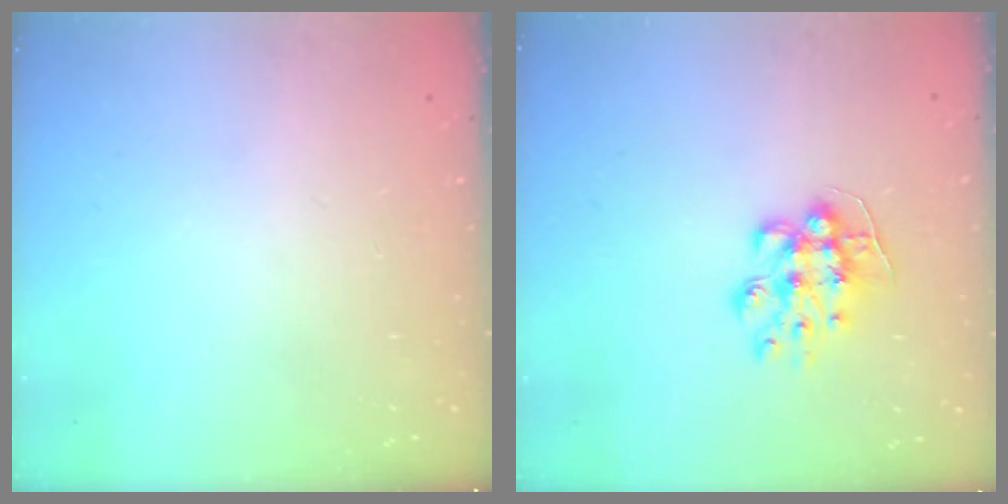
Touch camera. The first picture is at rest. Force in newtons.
{"total": 9.2, "press": 9.2, "slide": 0.3}